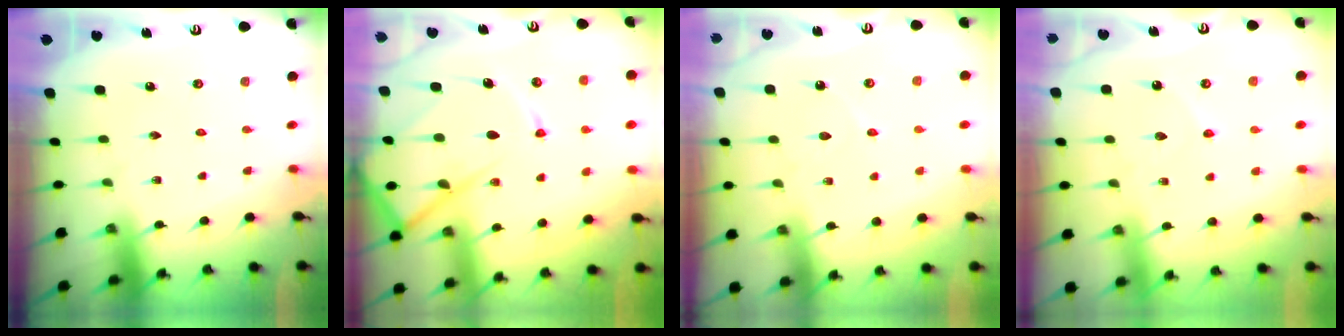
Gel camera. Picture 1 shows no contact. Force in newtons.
{"total": 16.4, "press": 16.4, "slide": 1.6}
{"total": 2.7, "press": 2.7, "slide": 0.3}
{"total": 3.9, "press": 3.9, "slide": 0.3}